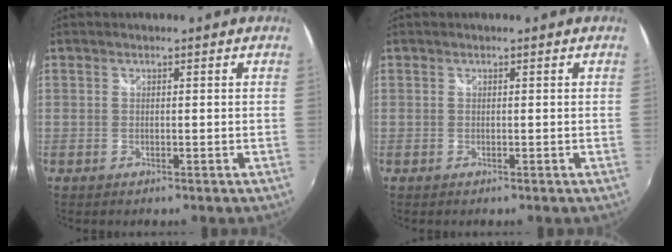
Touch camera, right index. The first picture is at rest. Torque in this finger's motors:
{"motor_torque": [-0.11, 0.11, 0.00, 0.00]}